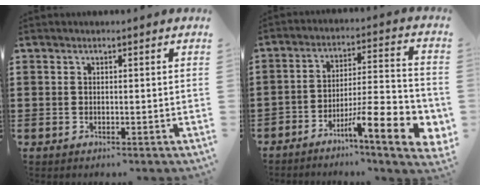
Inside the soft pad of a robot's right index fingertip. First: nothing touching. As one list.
[{"total": 11.0, "force": [-6.4, 2.4, 8.6], "torque": [-0.125, 0.006, -0.113]}]